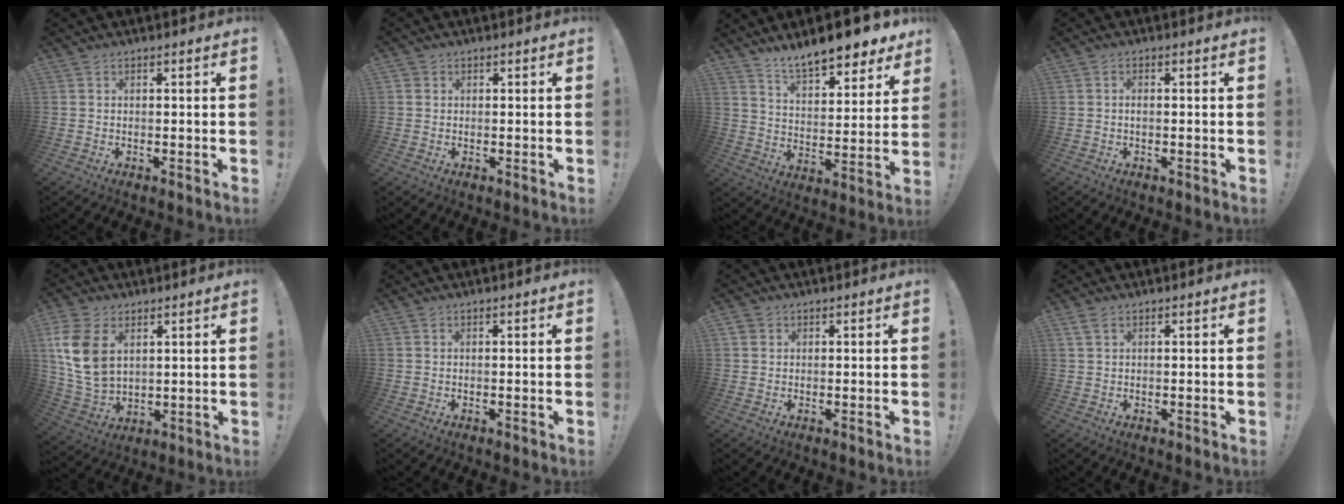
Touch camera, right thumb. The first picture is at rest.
{"total": 1.5, "force": [0.3, 1.4, 0.3], "torque": [0.003, 0.000, 0.004]}
{"total": 12.3, "force": [10.7, 3.2, 5.0], "torque": [-0.082, -0.085, 0.185]}
{"total": 1.0, "force": [-0.2, 0.4, 0.8], "torque": [-0.025, 0.006, -0.003]}
{"total": 14.3, "force": [4.9, 9.5, 9.5], "torque": [-0.191, -0.020, 0.094]}
{"total": 0.0}
{"total": 2.0, "force": [1.0, 1.7, 0.4], "torque": [-0.002, -0.003, 0.017]}
{"total": 1.9, "force": [1.1, 0.9, 1.3], "torque": [-0.027, 0.003, 0.021]}